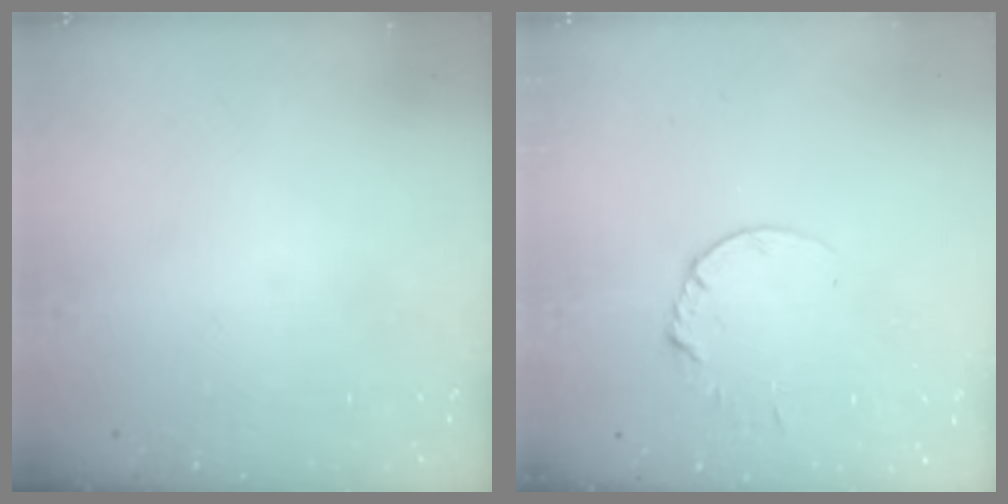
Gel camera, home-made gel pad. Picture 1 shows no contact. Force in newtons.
{"total": 1.8, "press": 1.7, "slide": 0.2}